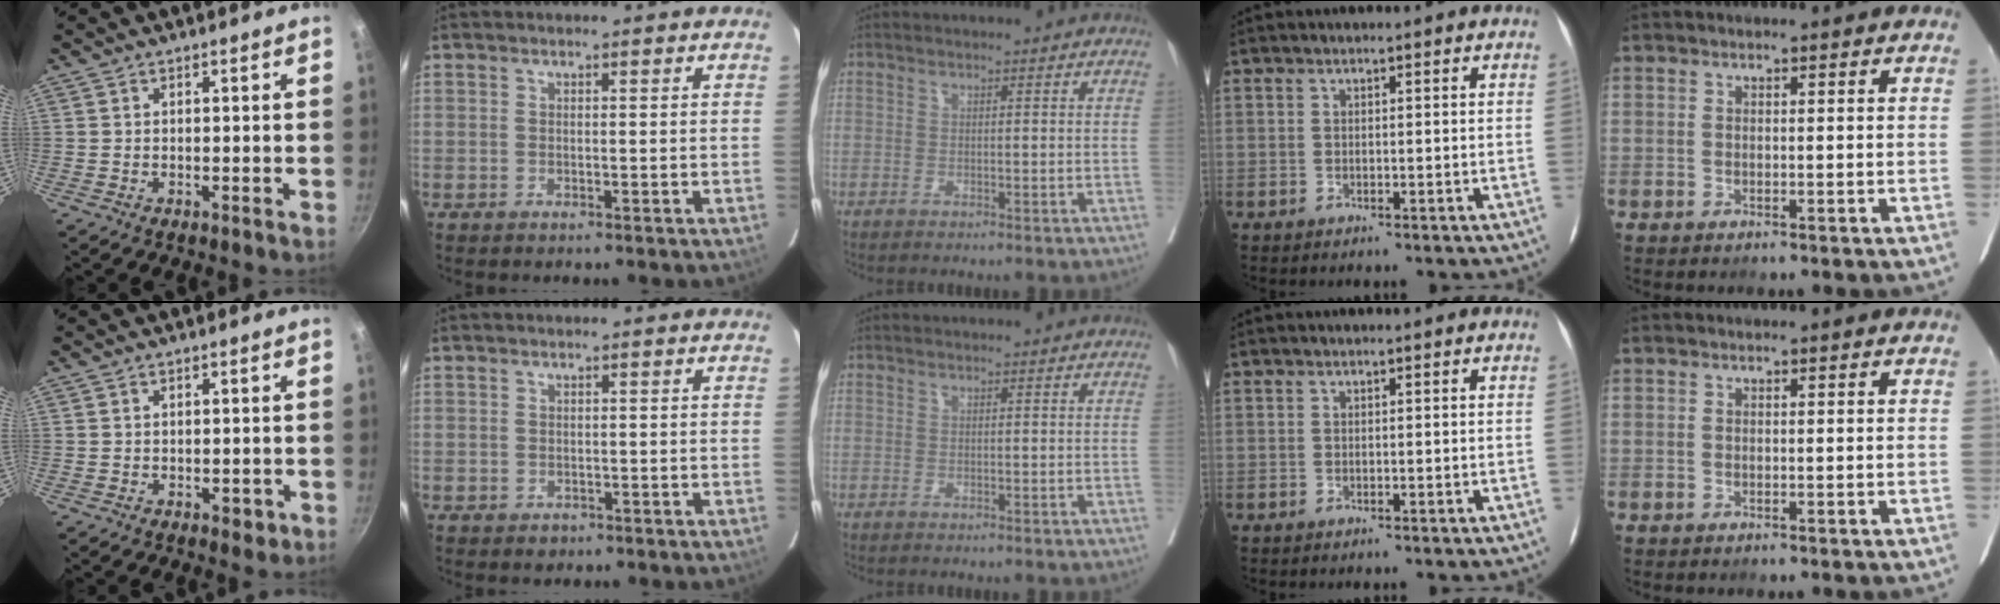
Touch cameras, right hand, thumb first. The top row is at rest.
{"thumb": {"total": 2.0, "force": [-0.7, 1.2, 1.4], "torque": [-0.011, 0.003, -0.006]}, "index": {"total": 1.2, "force": [-0.6, 1.0, 0.2], "torque": [-0.004, 0.002, -0.003]}}